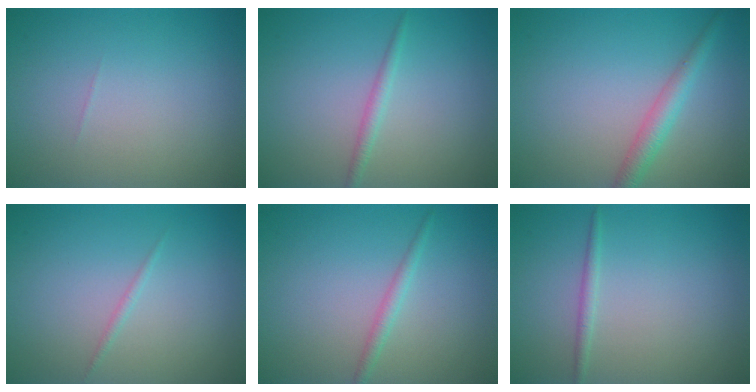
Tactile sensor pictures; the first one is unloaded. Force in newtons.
{"total": 1.2, "press": 1.2, "slide": 0.1}
{"total": 2.4, "press": 2.4, "slide": 0.1}
{"total": 0.6, "press": 0.6, "slide": 0.1}
{"total": 1.3, "press": 1.3, "slide": 0.0}
{"total": 1.0, "press": 1.0, "slide": 0.0}